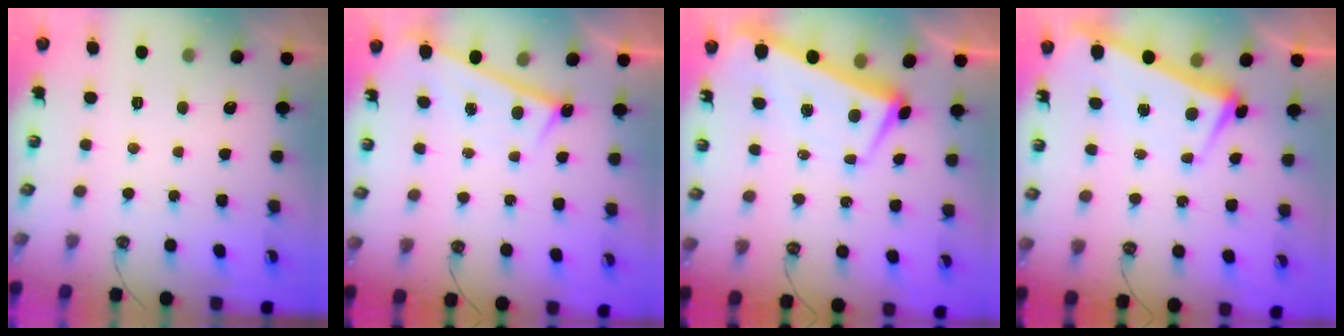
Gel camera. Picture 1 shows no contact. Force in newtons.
{"total": 0.9, "press": 0.0, "slide": 0.9}
{"total": 3.0, "press": 2.1, "slide": 2.0}
{"total": 2.2, "press": 2.1, "slide": 0.9}